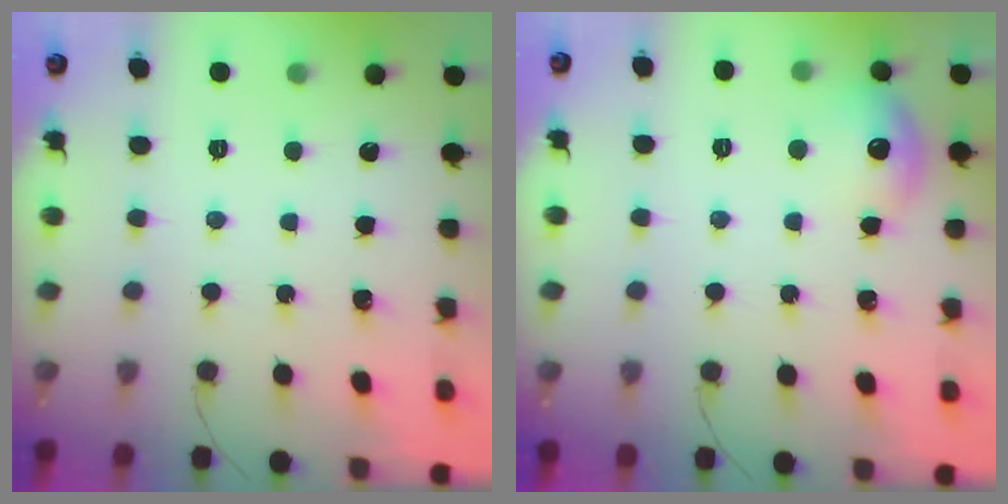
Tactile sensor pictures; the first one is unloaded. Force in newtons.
{"total": 10.1, "press": 8.3, "slide": 5.8}